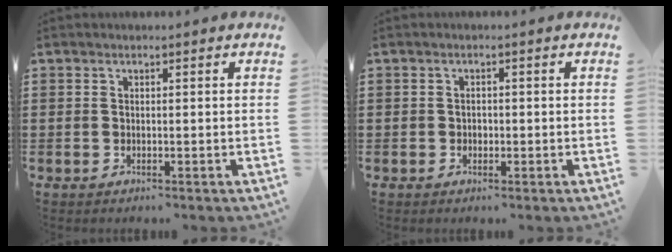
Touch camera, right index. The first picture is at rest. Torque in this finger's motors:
{"motor_torque": [-0.12, 2.02, 0.00, 0.02]}